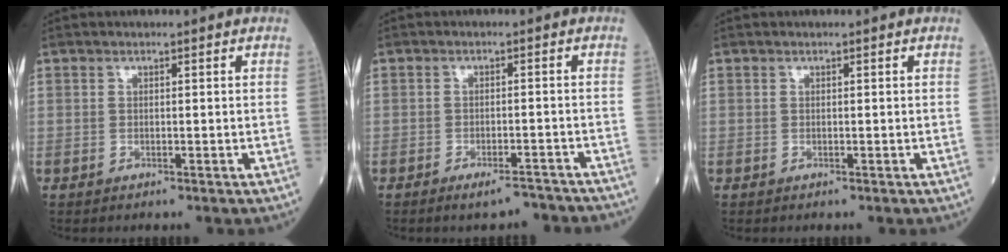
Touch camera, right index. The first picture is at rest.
{"total": 5.6, "force": [-4.9, 1.3, 2.4], "torque": [-0.023, 0.000, -0.065]}
{"total": 0.0}